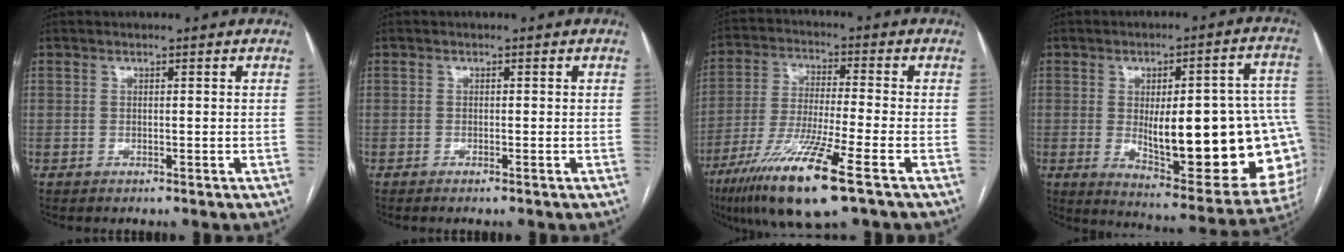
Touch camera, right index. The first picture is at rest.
{"total": 0.6, "force": [-0.5, -0.1, 0.4], "torque": [-0.009, 0.000, -0.009]}
{"total": 14.8, "force": [-8.0, 0.3, 12.5], "torque": [-0.257, -0.037, -0.146]}
{"total": 27.0, "force": [-2.8, 7.3, 25.9], "torque": [-0.260, 0.011, -0.012]}